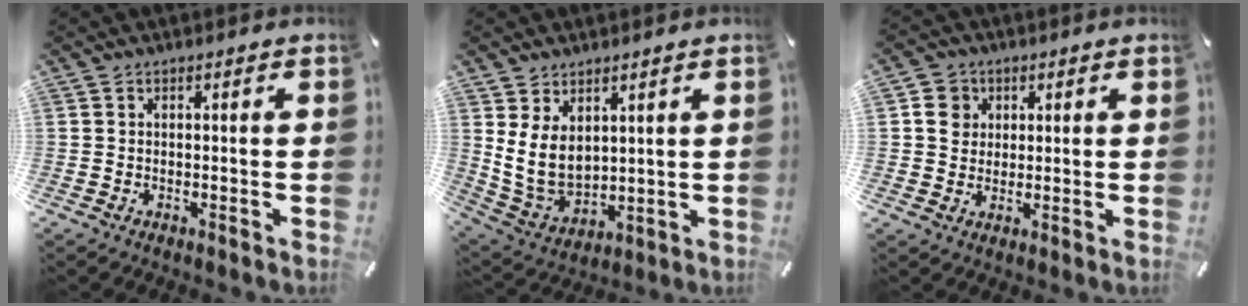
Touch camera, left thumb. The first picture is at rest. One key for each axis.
{"total": 9.2, "fx": 3.3, "fy": 6.9, "fz": 5.1, "tx": -0.118, "ty": -0.025, "tz": 0.066}
{"total": 4.7, "fx": 1.1, "fy": 4.5, "fz": 1.0, "tx": -0.011, "ty": 0.001, "tz": 0.017}